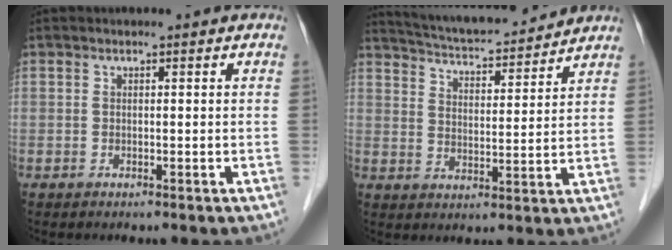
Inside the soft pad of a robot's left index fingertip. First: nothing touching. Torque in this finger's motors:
{"motor_torque": [-0.19, -0.63, 0.17, 0.08]}